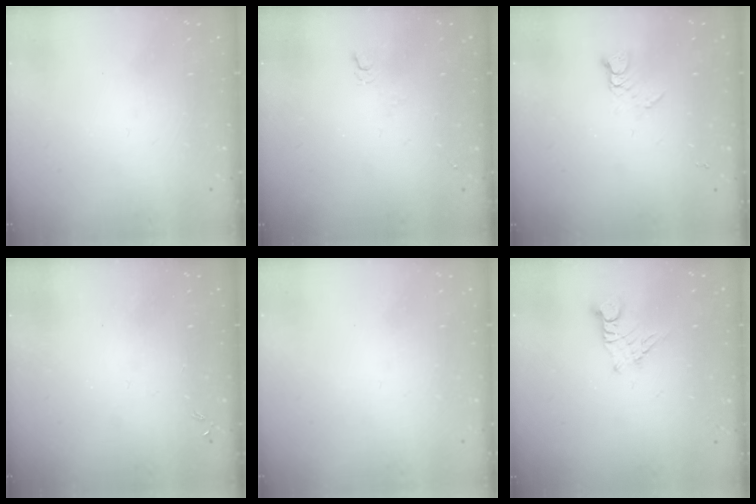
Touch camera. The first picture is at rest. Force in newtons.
{"total": 2.7, "press": 2.6, "slide": 0.5}
{"total": 2.6, "press": 2.6, "slide": 0.3}
{"total": 0.0}
{"total": 0.0}
{"total": 3.7, "press": 3.7, "slide": 0.3}